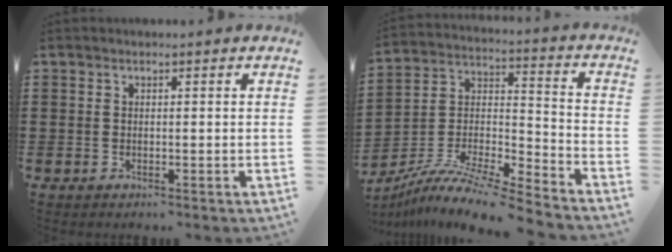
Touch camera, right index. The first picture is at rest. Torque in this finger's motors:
{"motor_torque": [1.08, 1.06, 0.54, 0.14]}